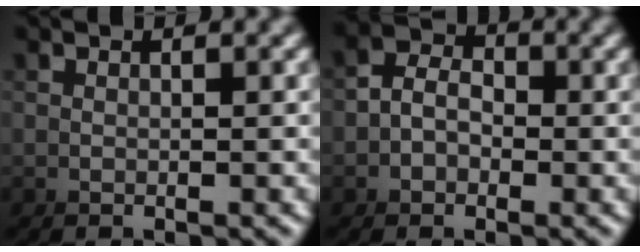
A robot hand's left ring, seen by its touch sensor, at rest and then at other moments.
{"total": 3.5, "force": [-2.1, 1.1, -2.6], "torque": [0.013, -0.011, -0.037]}